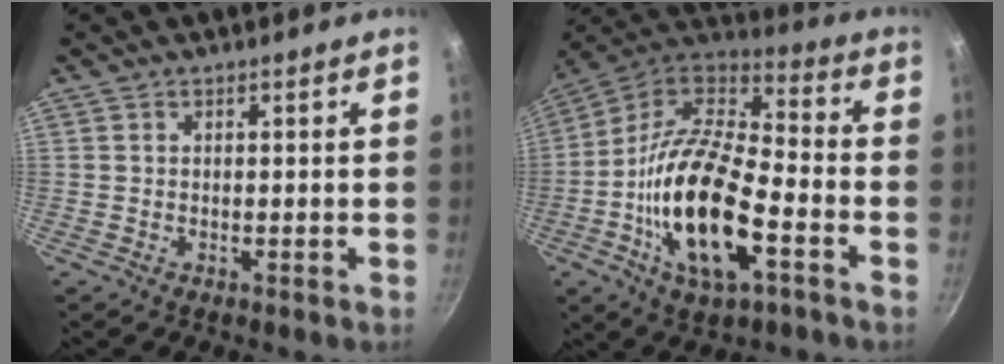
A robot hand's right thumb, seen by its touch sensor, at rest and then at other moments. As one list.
[{"total": 23.0, "force": [-6.9, 10.1, 19.5], "torque": [-0.359, 0.033, -0.141]}]